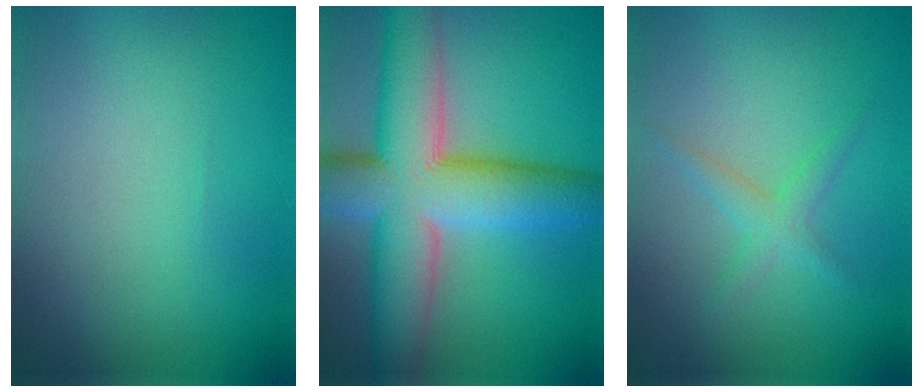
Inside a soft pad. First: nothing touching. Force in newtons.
{"total": 12.1, "press": 12.0, "slide": 0.8}
{"total": 1.8, "press": 1.8, "slide": 0.1}